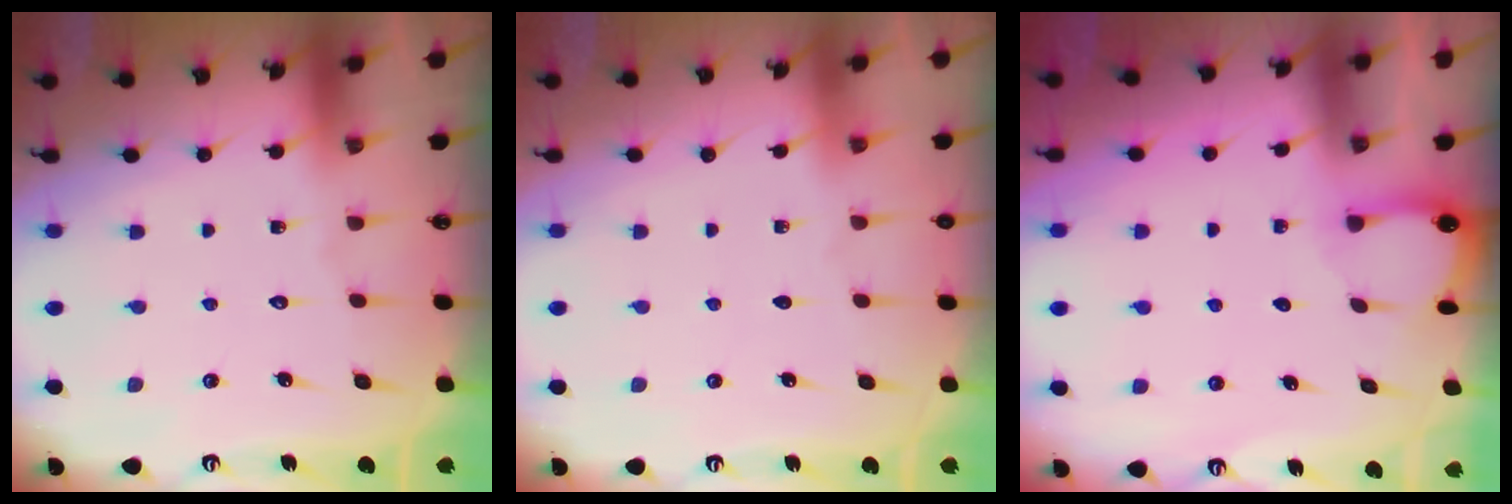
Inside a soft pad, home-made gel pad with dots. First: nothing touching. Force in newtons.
{"total": 0.5, "press": 0.2, "slide": 0.5}
{"total": 2.0, "press": 2.0, "slide": 0.2}